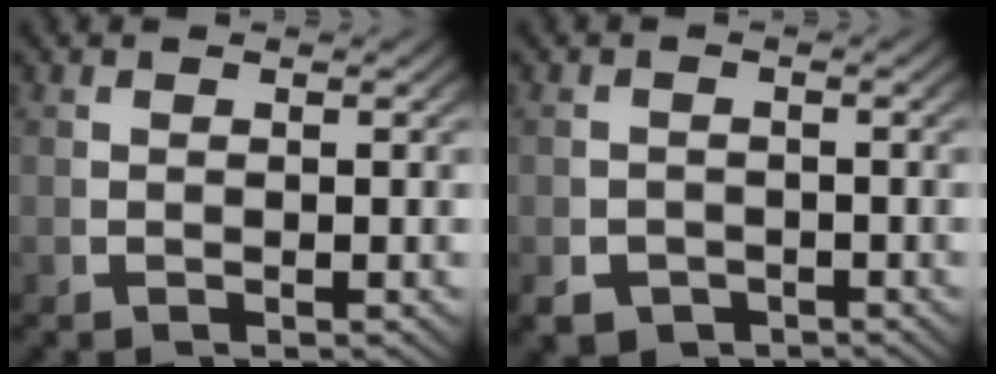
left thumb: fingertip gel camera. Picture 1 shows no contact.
{"total": 4.3, "force": [-3.0, 2.9, 1.2], "torque": [-0.023, -0.027, -0.041]}